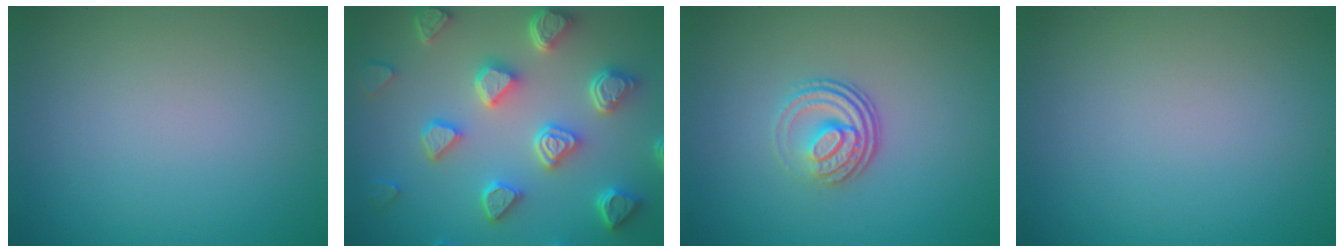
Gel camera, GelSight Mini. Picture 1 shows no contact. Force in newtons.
{"total": 7.1, "press": 5.7, "slide": 4.2}
{"total": 3.6, "press": 2.5, "slide": 2.6}
{"total": 0.0}